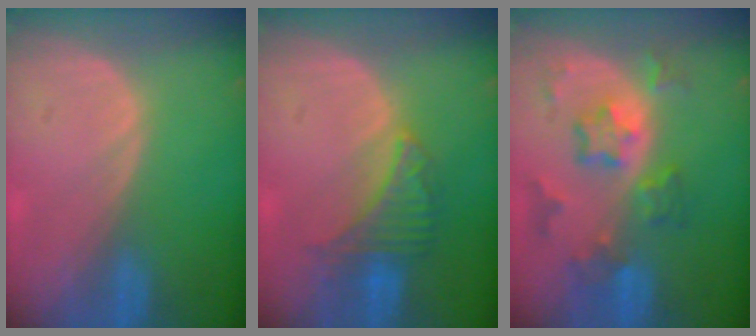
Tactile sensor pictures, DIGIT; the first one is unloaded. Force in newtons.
{"total": 5.2, "press": 5.2, "slide": 0.4}
{"total": 8.0, "press": 7.0, "slide": 3.9}